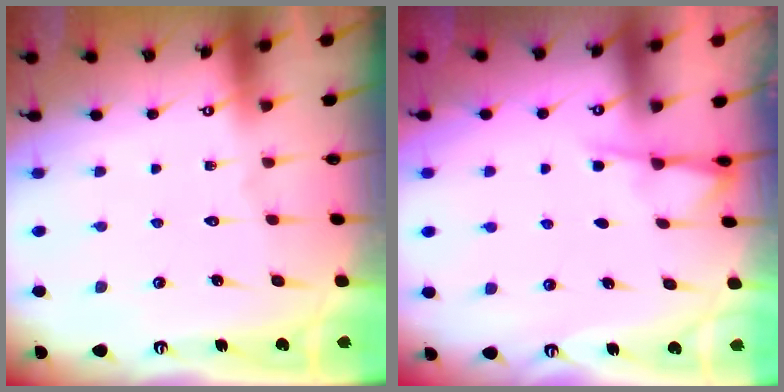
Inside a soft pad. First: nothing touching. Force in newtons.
{"total": 2.5, "press": 2.5, "slide": 0.4}